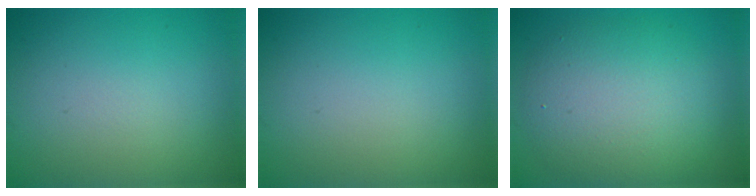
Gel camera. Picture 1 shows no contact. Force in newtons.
{"total": 0.0}
{"total": 7.0, "press": 7.0, "slide": 0.4}